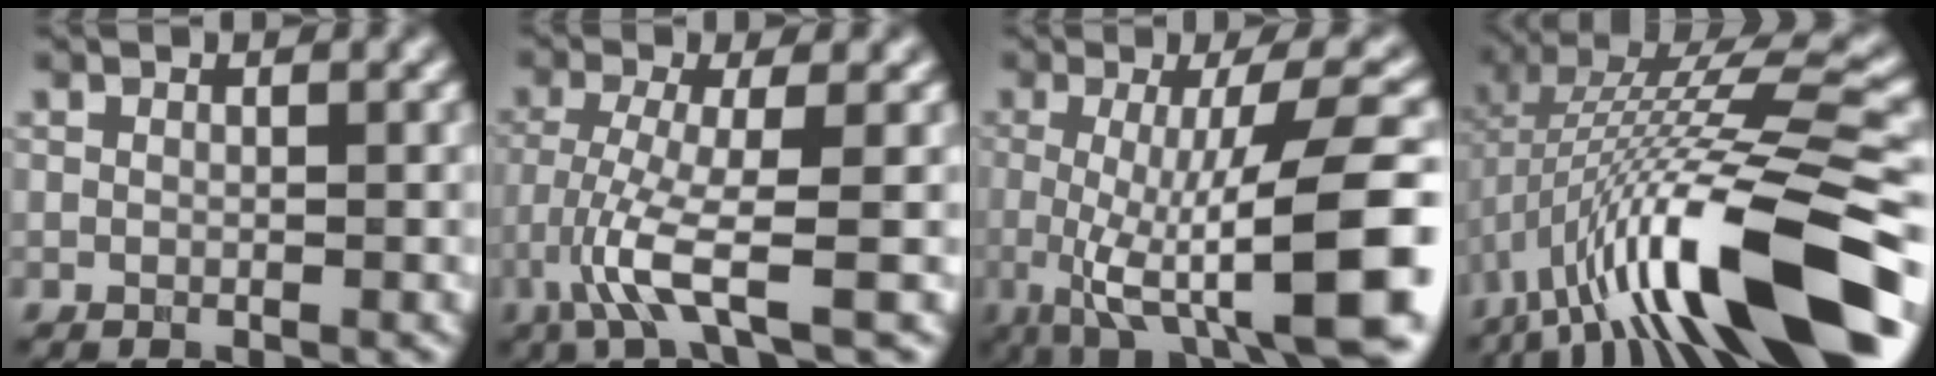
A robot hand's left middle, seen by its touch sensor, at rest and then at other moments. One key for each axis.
{"total": 5.0, "fx": -2.5, "fy": 0.4, "fz": 4.3, "tx": -0.099, "ty": -0.008, "tz": -0.047}
{"total": 11.7, "fx": -2.3, "fy": 2.7, "fz": 11.1, "tx": -0.160, "ty": -0.011, "tz": -0.023}
{"total": 13.7, "fx": -4.7, "fy": 3.4, "fz": 12.5, "tx": -0.228, "ty": 0.020, "tz": -0.060}